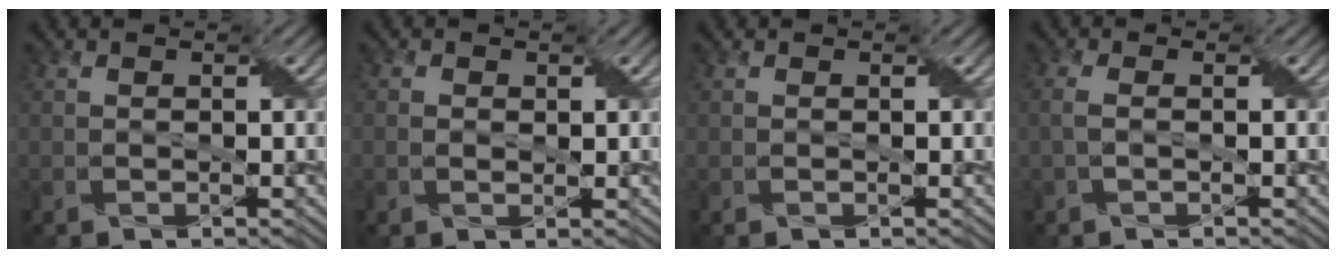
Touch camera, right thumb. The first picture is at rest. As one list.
[{"total": 1.4, "force": [0.2, 1.1, 0.9], "torque": [-0.020, -0.002, 0.007]}, {"total": 0.0}, {"total": 1.5, "force": [-0.1, 0.5, 1.5], "torque": [-0.039, 0.003, -0.003]}]